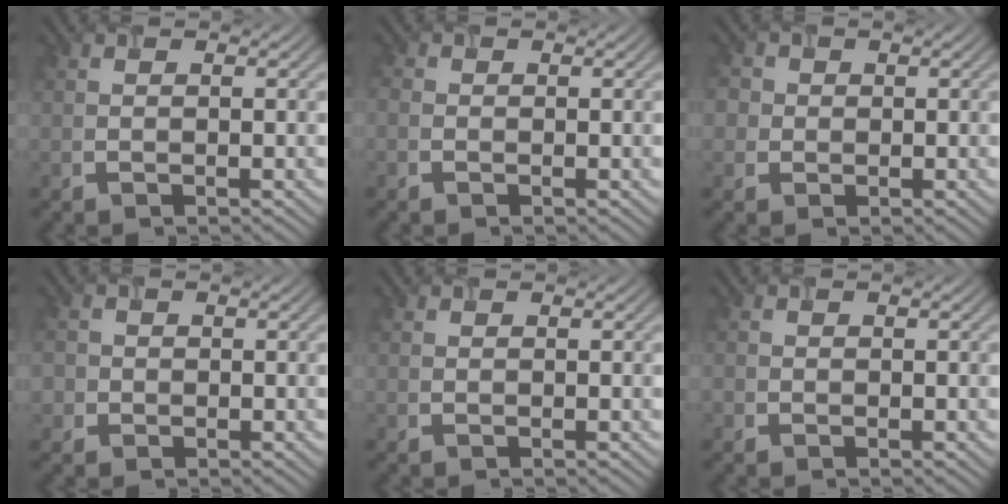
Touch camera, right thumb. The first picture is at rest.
{"total": 1.1, "force": [-0.6, 0.9, 0.5], "torque": [-0.011, -0.001, -0.014]}
{"total": 3.4, "force": [0.7, 3.1, 1.0], "torque": [-0.027, 0.006, -0.007]}
{"total": 2.3, "force": [-0.4, 2.2, 0.4], "torque": [-0.011, 0.001, -0.012]}
{"total": 0.0}
{"total": 0.8, "force": [-0.4, 0.7, 0.1], "torque": [-0.001, -0.005, -0.012]}